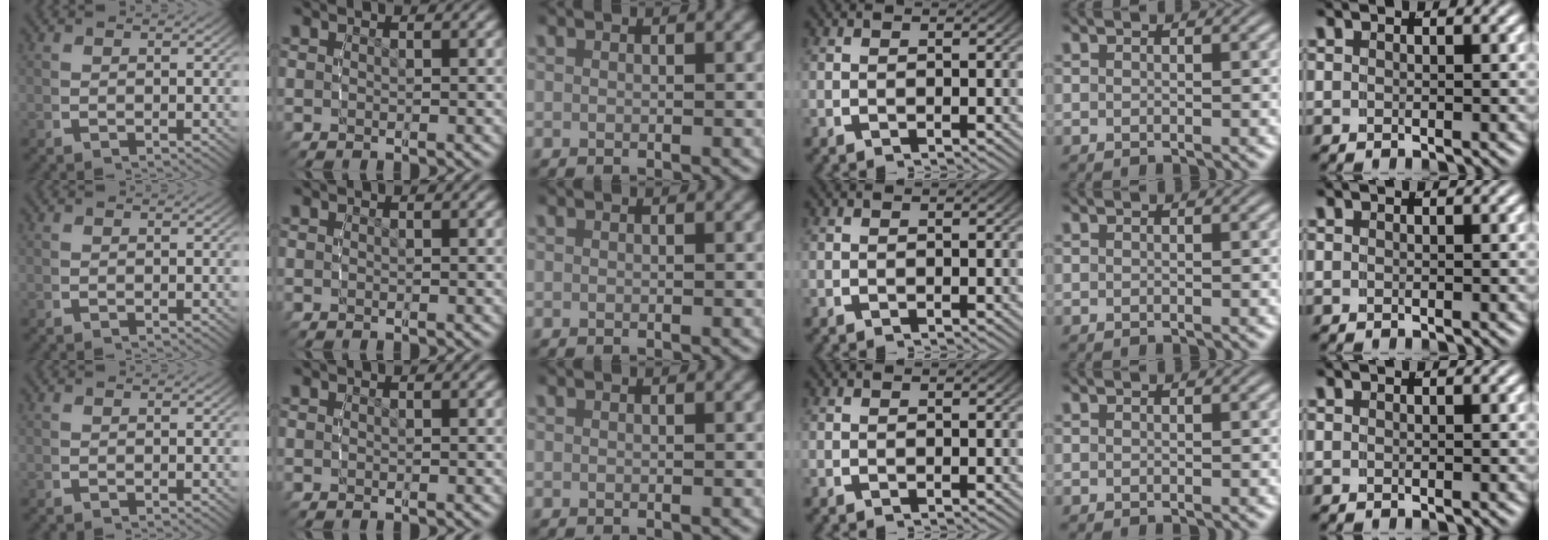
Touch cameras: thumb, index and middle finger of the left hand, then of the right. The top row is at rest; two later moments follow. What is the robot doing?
{"motion": "reach", "object": "paper"}